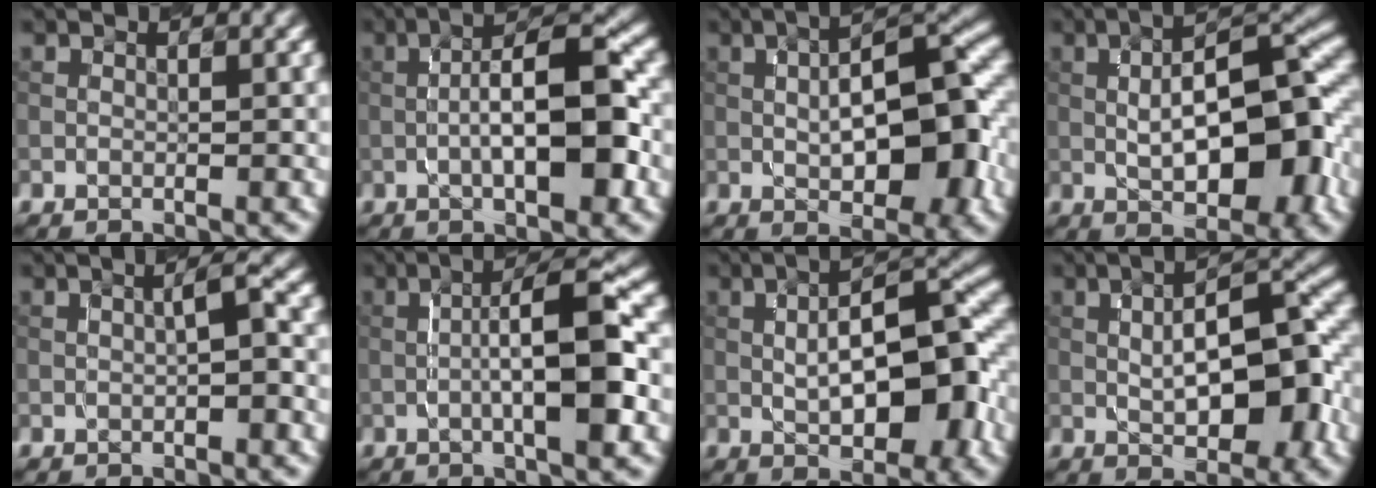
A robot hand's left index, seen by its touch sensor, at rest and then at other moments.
{"total": 9.4, "force": [-1.5, 2.6, 8.9], "torque": [-0.128, 0.020, -0.028]}
{"total": 10.3, "force": [-0.1, 3.9, 9.5], "torque": [-0.137, 0.016, -0.003]}
{"total": 11.1, "force": [-0.4, 4.1, 10.2], "torque": [-0.148, 0.017, -0.009]}
{"total": 2.2, "force": [0.0, 0.3, 2.2], "torque": [-0.035, 0.006, 0.001]}
{"total": 8.5, "force": [-1.1, 1.6, 8.2], "torque": [-0.121, 0.017, -0.022]}
{"total": 9.9, "force": [-0.1, 3.8, 9.2], "torque": [-0.134, 0.016, -0.003]}
{"total": 8.9, "force": [-0.2, 3.5, 8.2], "torque": [-0.120, 0.014, -0.003]}